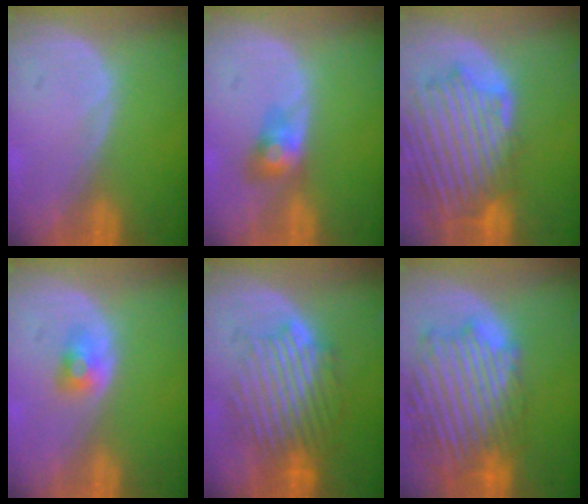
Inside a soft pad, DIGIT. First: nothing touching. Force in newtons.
{"total": 3.3, "press": 3.3, "slide": 0.3}
{"total": 13.7, "press": 11.8, "slide": 6.9}
{"total": 2.6, "press": 2.4, "slide": 1.2}
{"total": 8.9, "press": 8.6, "slide": 2.3}
{"total": 14.1, "press": 12.0, "slide": 7.3}